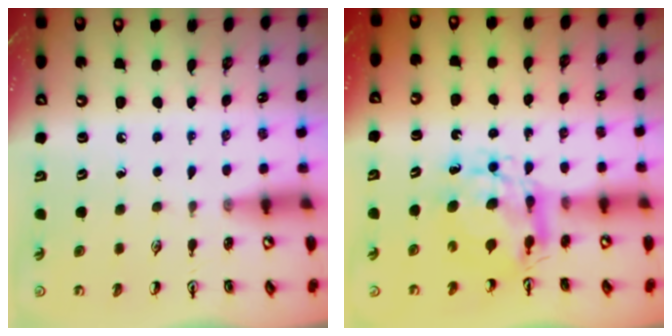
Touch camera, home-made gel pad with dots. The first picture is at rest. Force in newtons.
{"total": 7.6, "press": 7.5, "slide": 0.8}